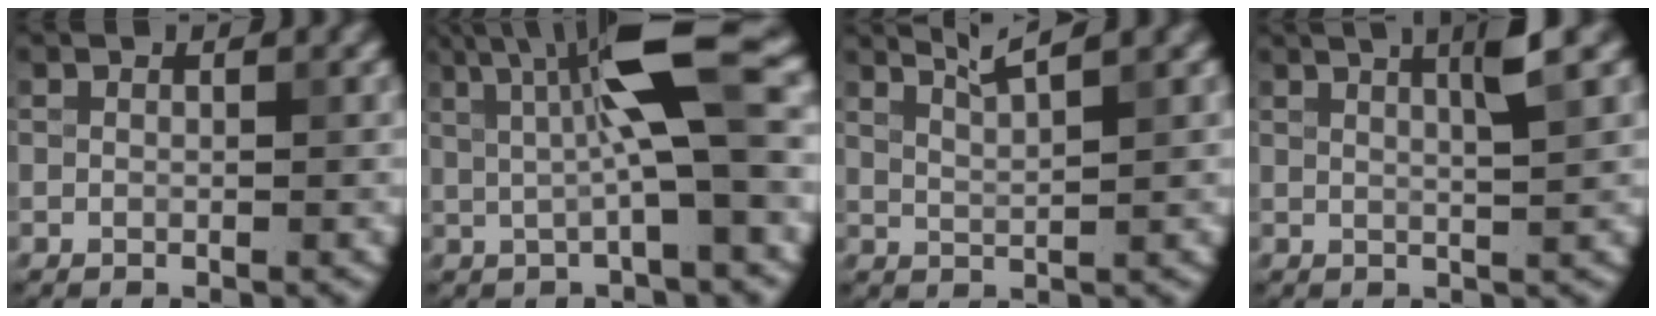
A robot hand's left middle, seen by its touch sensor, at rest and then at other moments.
{"total": 7.1, "force": [1.1, 1.1, 7.0], "torque": [-0.113, 0.010, 0.014]}
{"total": 2.8, "force": [2.0, 0.4, 1.9], "torque": [-0.021, 0.012, 0.027]}
{"total": 2.9, "force": [1.1, 0.4, 2.7], "torque": [-0.030, 0.009, 0.017]}